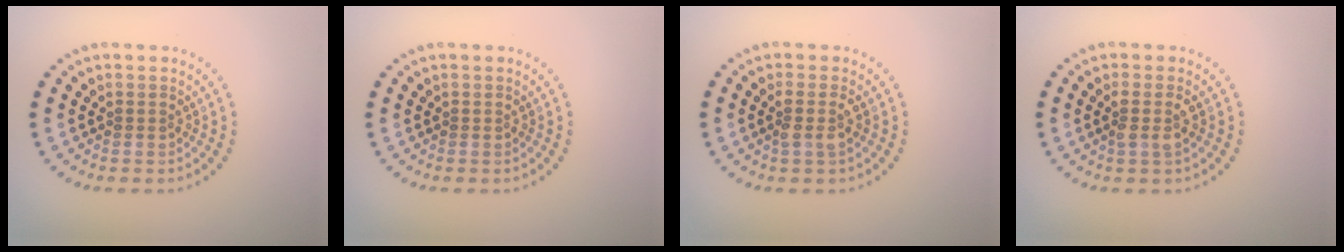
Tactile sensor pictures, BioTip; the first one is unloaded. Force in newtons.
{"total": 0.0}
{"total": 1.5, "press": 1.4, "slide": 0.7}
{"total": 1.8, "press": 1.6, "slide": 0.7}